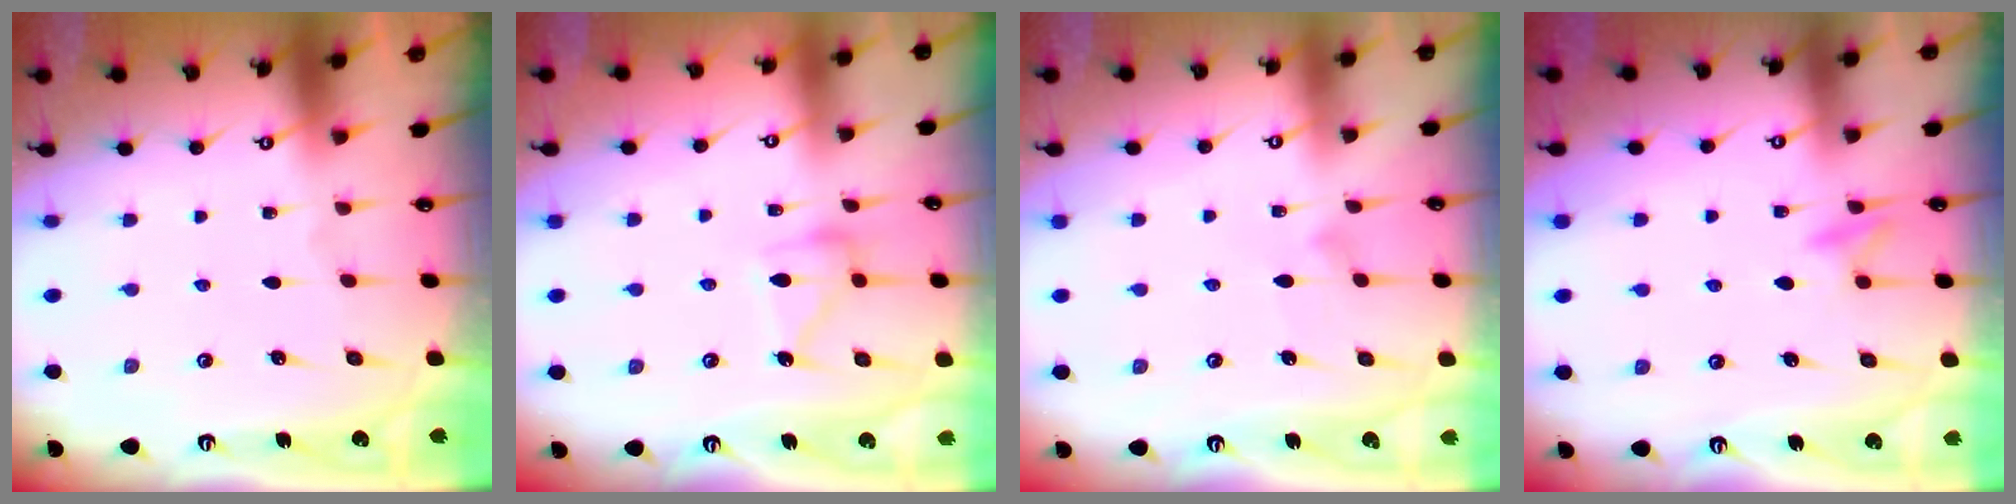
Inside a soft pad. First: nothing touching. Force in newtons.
{"total": 13.1, "press": 13.1, "slide": 0.7}
{"total": 7.3, "press": 7.3, "slide": 0.4}
{"total": 9.4, "press": 9.3, "slide": 1.1}